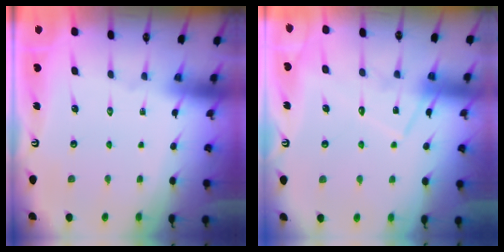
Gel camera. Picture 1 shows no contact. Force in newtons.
{"total": 12.6, "press": 12.5, "slide": 0.8}